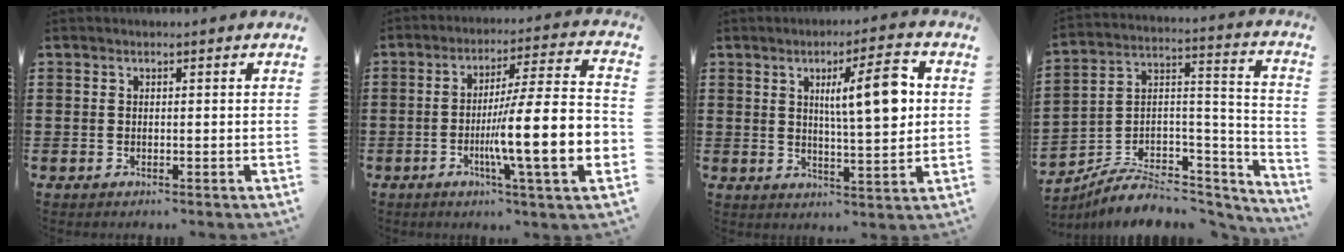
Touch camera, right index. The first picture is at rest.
{"total": 14.7, "force": [-4.0, 1.5, 14.1], "torque": [-0.227, -0.020, -0.077]}
{"total": 9.9, "force": [2.6, 2.4, 9.3], "torque": [-0.148, -0.005, 0.033]}
{"total": 7.0, "force": [-5.1, 3.8, 2.9], "torque": [-0.049, 0.014, -0.091]}